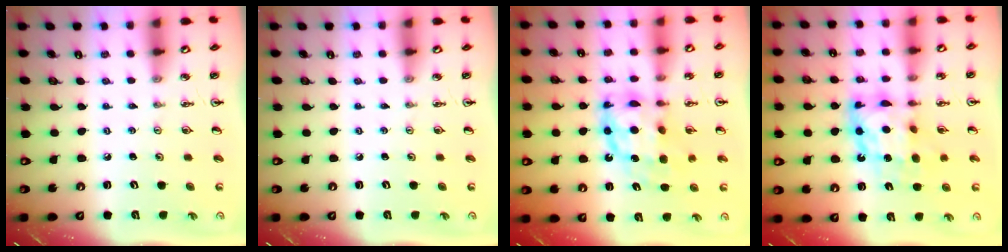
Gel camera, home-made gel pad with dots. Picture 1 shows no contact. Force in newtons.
{"total": 0.0}
{"total": 11.5, "press": 11.5, "slide": 1.0}
{"total": 11.8, "press": 11.7, "slide": 1.0}